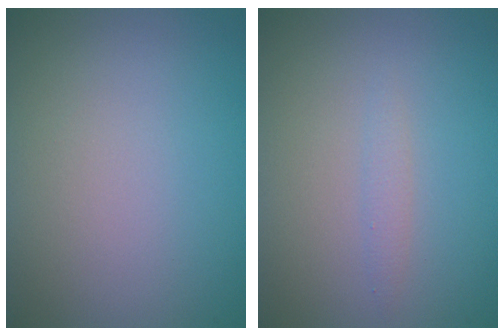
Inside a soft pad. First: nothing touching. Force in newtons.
{"total": 0.8, "press": 0.8, "slide": 0.0}